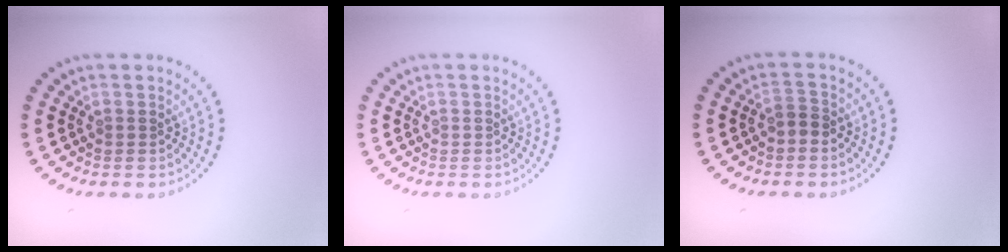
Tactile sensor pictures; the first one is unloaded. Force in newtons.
{"total": 0.0}
{"total": 1.1, "press": 1.0, "slide": 0.5}